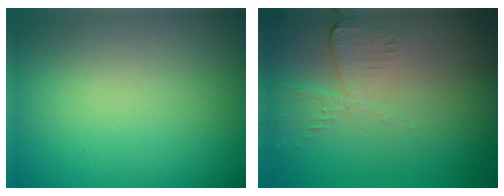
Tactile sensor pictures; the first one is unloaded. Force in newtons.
{"total": 2.0, "press": 1.9, "slide": 0.6}